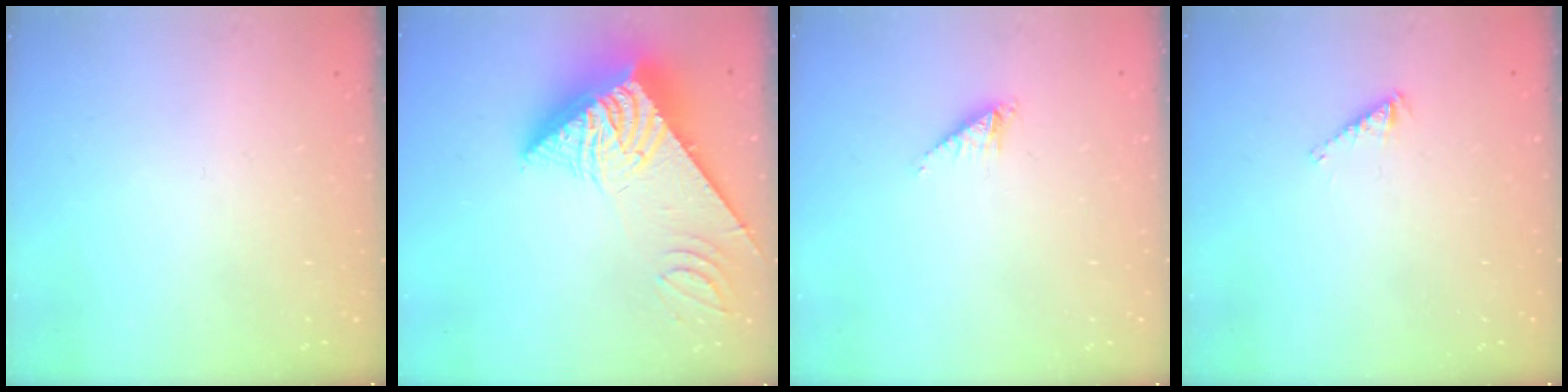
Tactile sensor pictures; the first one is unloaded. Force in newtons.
{"total": 14.3, "press": 14.2, "slide": 1.5}
{"total": 2.2, "press": 2.2, "slide": 0.3}
{"total": 2.7, "press": 2.6, "slide": 0.4}